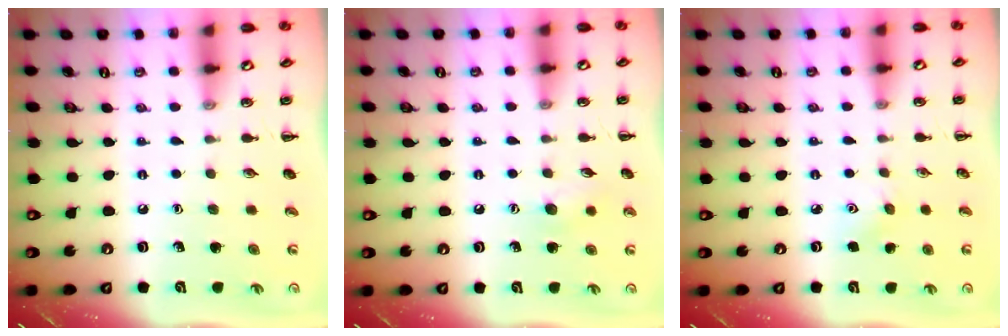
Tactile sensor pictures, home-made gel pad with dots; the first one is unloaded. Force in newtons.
{"total": 6.3, "press": 6.2, "slide": 1.2}
{"total": 4.4, "press": 4.2, "slide": 1.2}